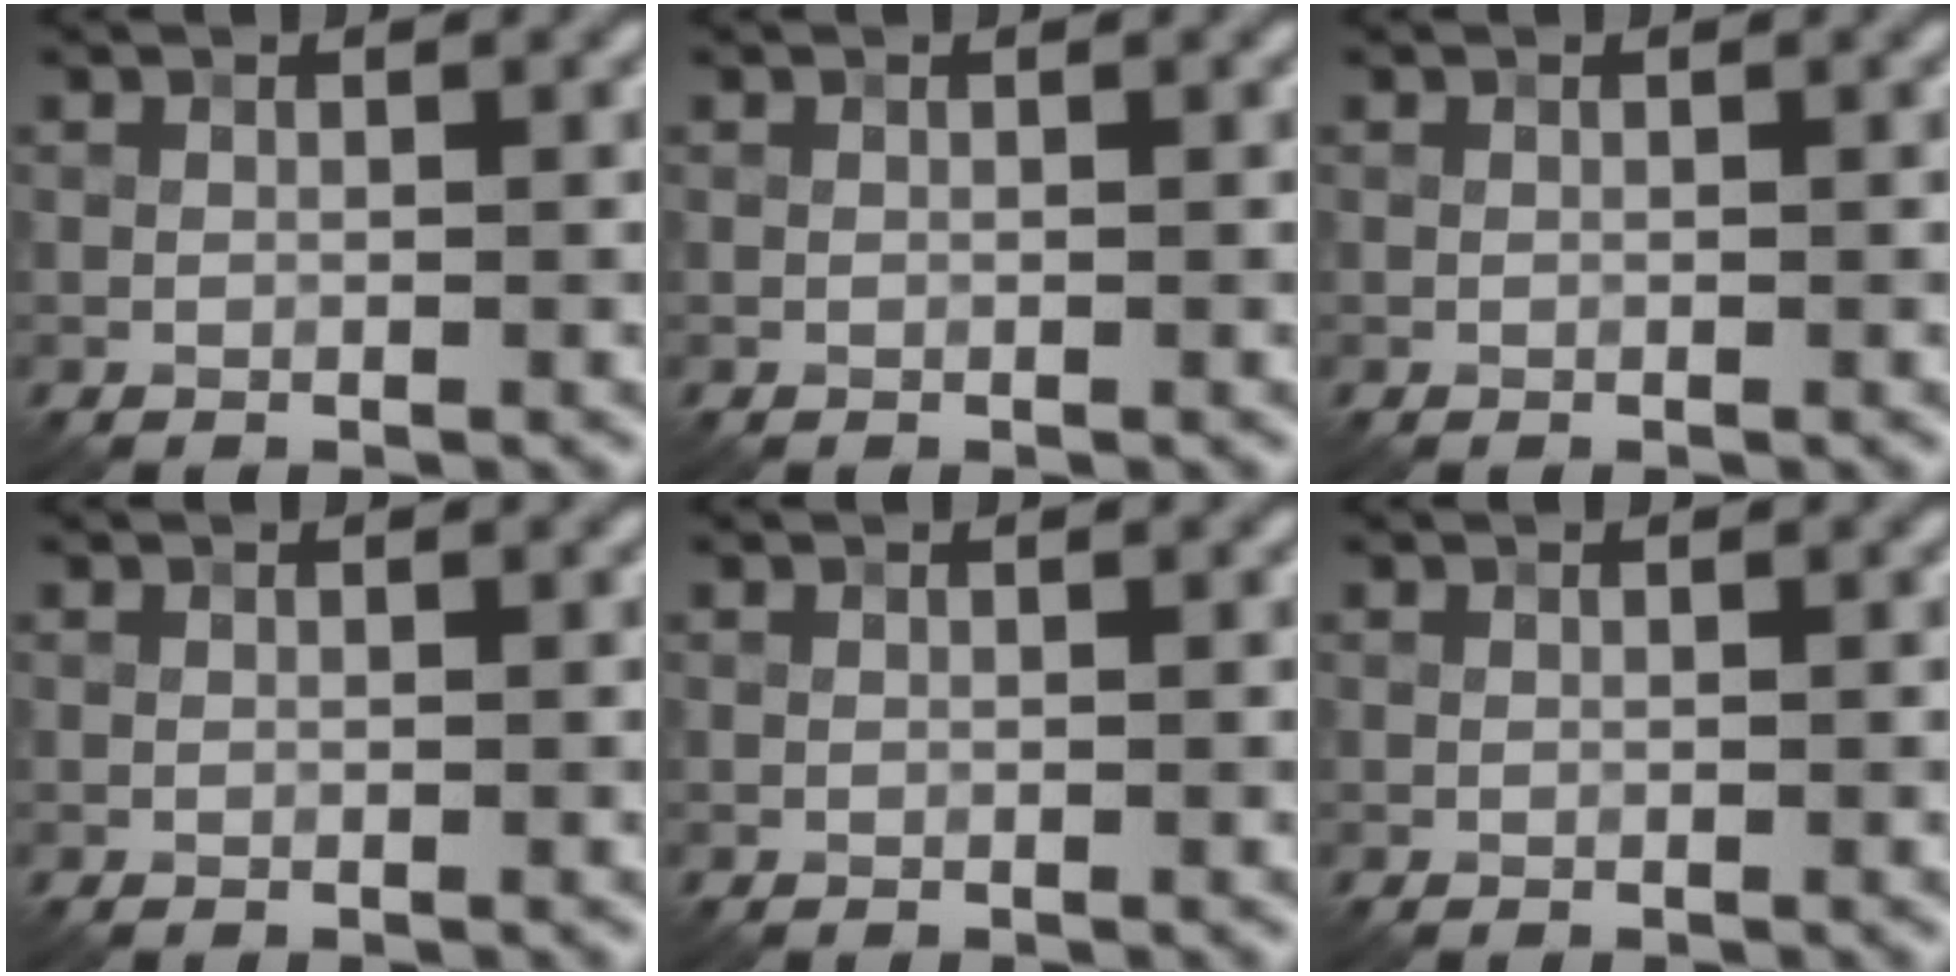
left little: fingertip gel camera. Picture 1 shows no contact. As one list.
[{"total": 0.0}, {"total": 0.0}, {"total": 0.0}, {"total": 0.0}, {"total": 0.0}]